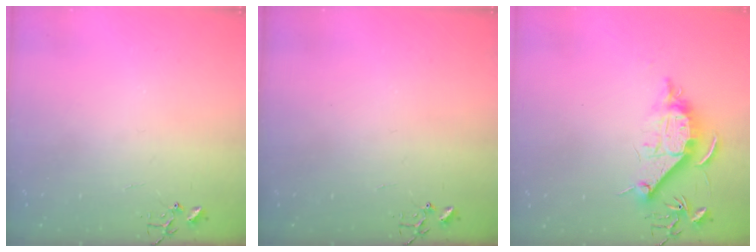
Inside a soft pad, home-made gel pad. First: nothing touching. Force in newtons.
{"total": 0.0}
{"total": 12.0, "press": 12.0, "slide": 0.6}